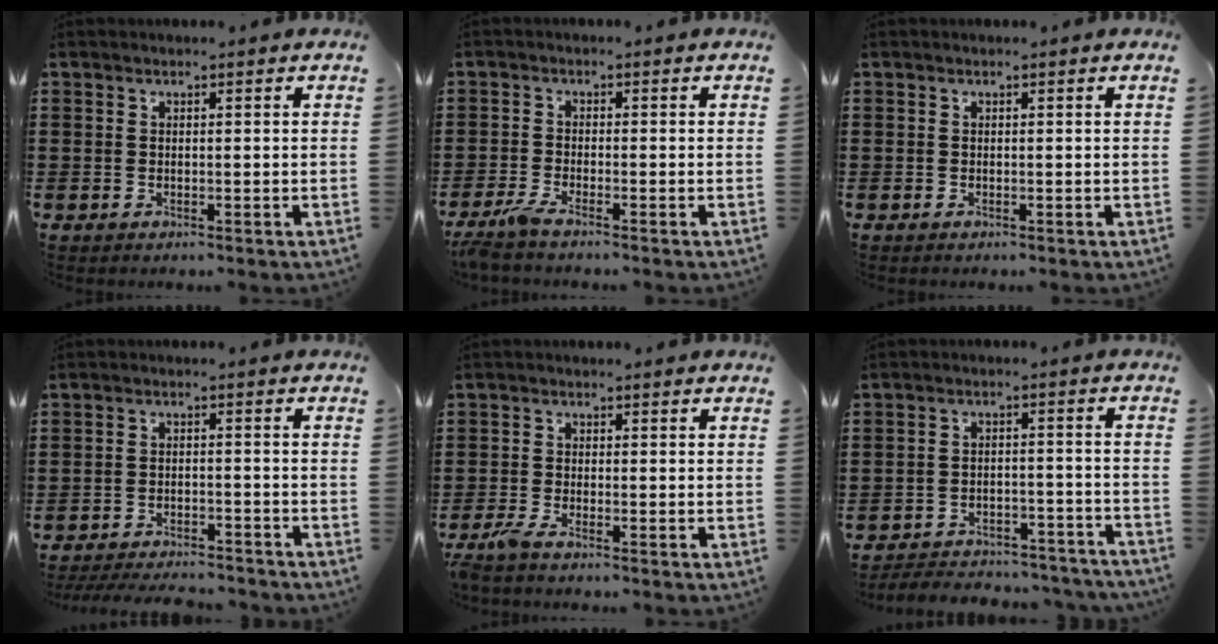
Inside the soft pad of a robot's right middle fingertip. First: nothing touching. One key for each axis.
{"total": 2.5, "fx": -2.0, "fy": 0.0, "fz": 1.5, "tx": -0.049, "ty": -0.008, "tz": -0.045}
{"total": 0.0}
{"total": 4.1, "fx": -4.0, "fy": 0.3, "fz": 0.7, "tx": -0.019, "ty": -0.001, "tz": -0.083}
{"total": 2.2, "fx": -1.6, "fy": 0.1, "fz": 1.5, "tx": -0.040, "ty": -0.006, "tz": -0.036}
{"total": 4.7, "fx": -4.6, "fy": 0.7, "fz": 0.5, "tx": -0.015, "ty": 0.006, "tz": -0.097}